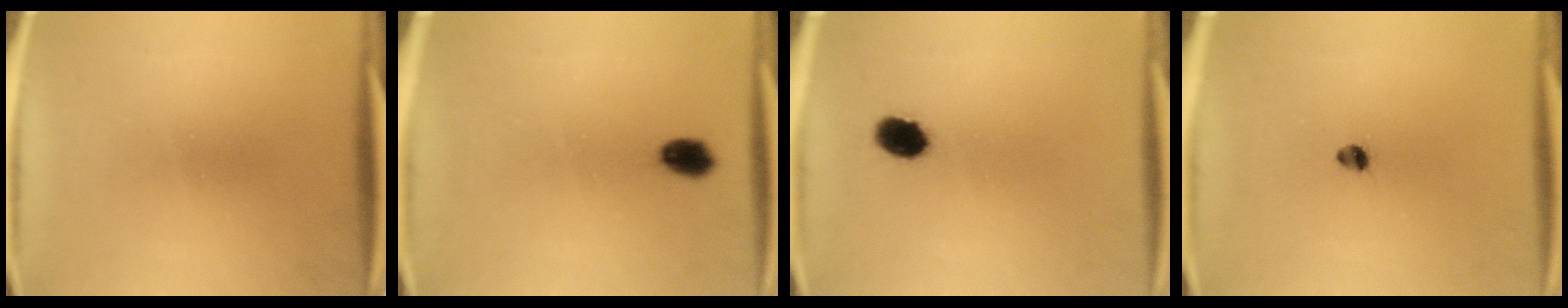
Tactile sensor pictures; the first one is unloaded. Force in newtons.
{"total": 4.2}
{"total": 5.0}
{"total": 2.0}